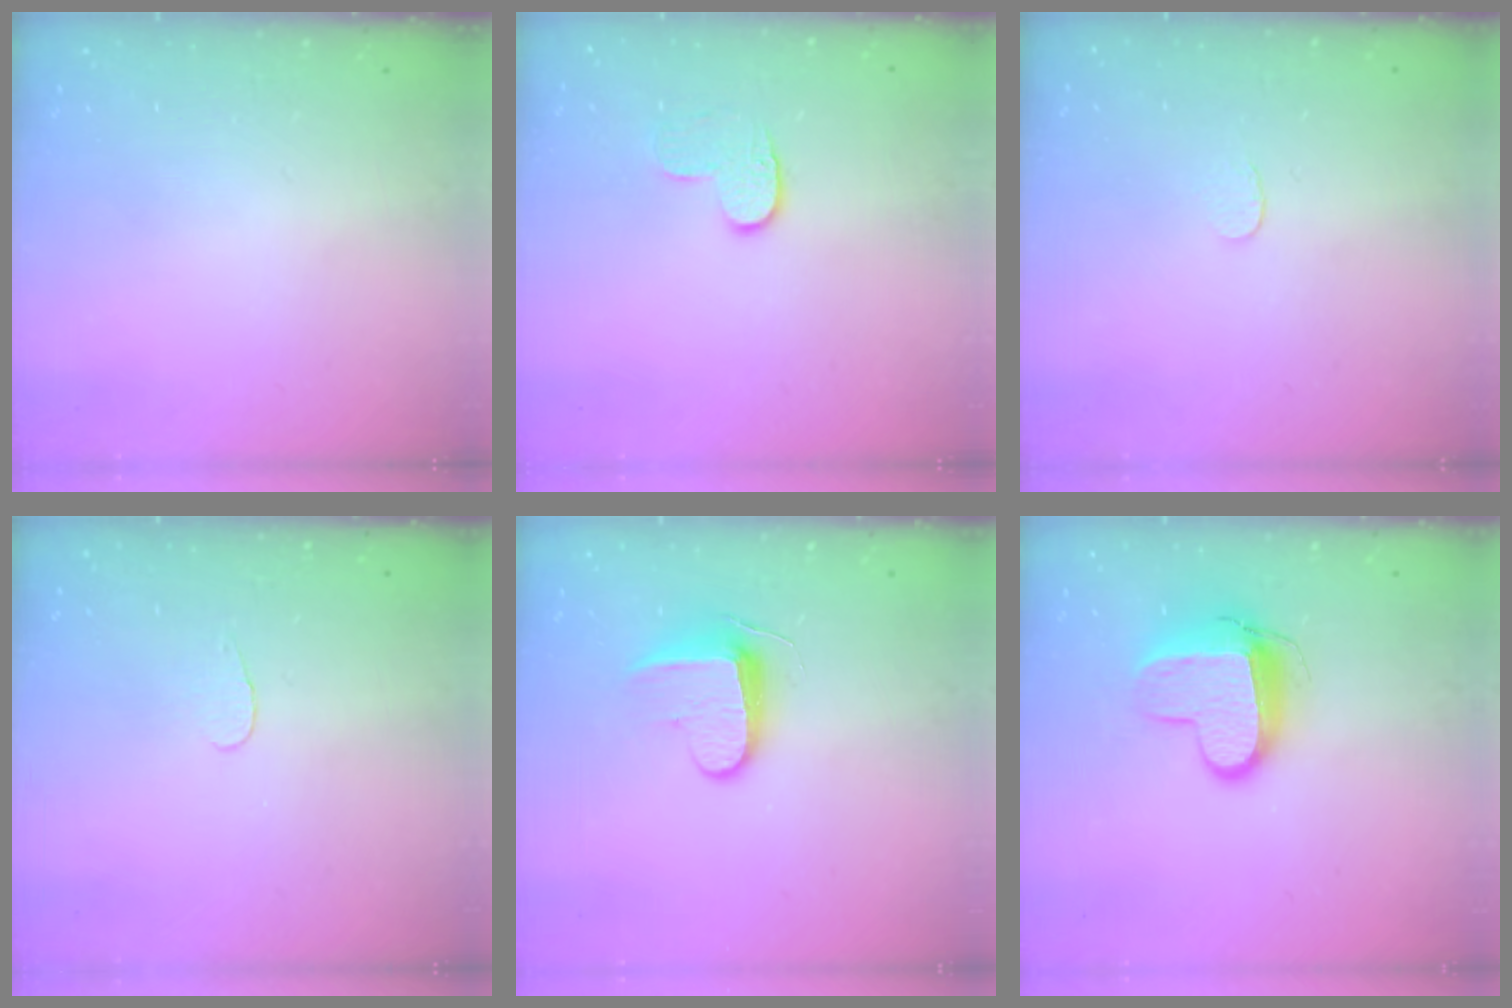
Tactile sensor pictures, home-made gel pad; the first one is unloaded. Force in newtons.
{"total": 6.7, "press": 6.7, "slide": 0.5}
{"total": 3.0, "press": 3.0, "slide": 0.2}
{"total": 3.4, "press": 3.4, "slide": 0.4}
{"total": 8.7, "press": 8.7, "slide": 0.9}
{"total": 11.6, "press": 11.5, "slide": 1.3}